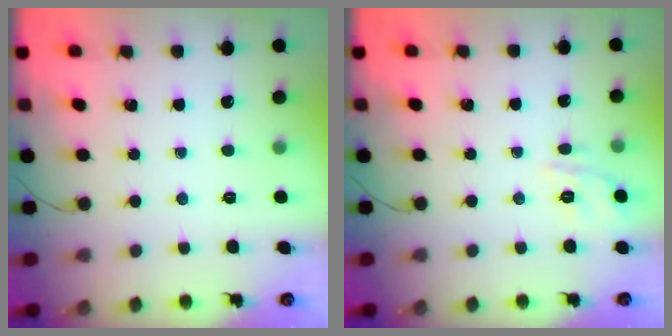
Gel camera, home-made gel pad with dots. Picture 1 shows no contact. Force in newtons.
{"total": 10.1, "press": 10.0, "slide": 1.4}